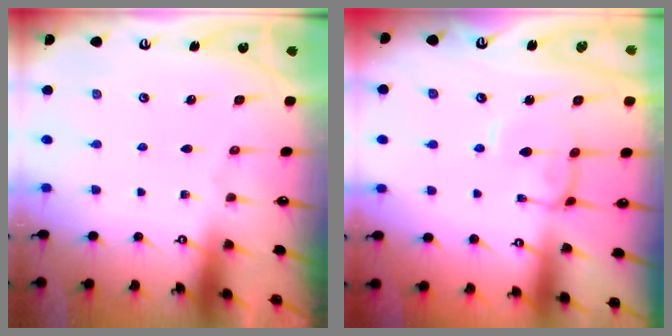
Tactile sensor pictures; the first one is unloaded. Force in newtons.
{"total": 1.3, "press": 1.2, "slide": 0.5}